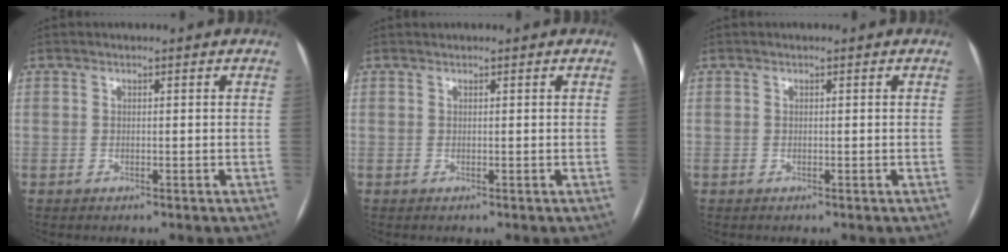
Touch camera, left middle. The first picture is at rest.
{"total": 0.0}
{"total": 0.0}